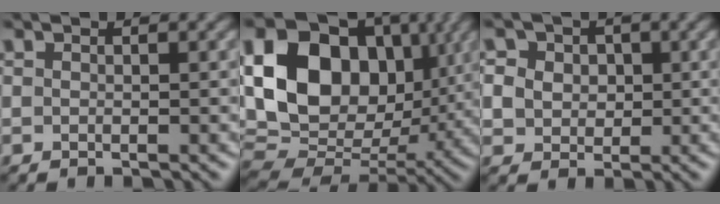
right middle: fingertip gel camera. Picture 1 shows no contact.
{"total": 18.8, "force": [4.3, 13.9, 11.9], "torque": [-0.242, 0.012, 0.087]}
{"total": 7.8, "force": [2.6, 6.7, 3.0], "torque": [-0.079, 0.033, 0.029]}